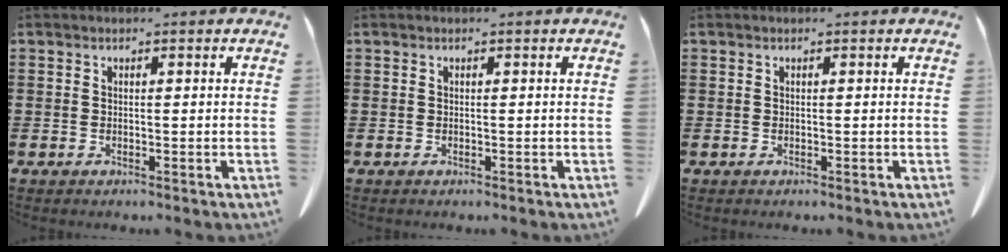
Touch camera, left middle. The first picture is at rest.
{"total": 0.0}
{"total": 0.0}